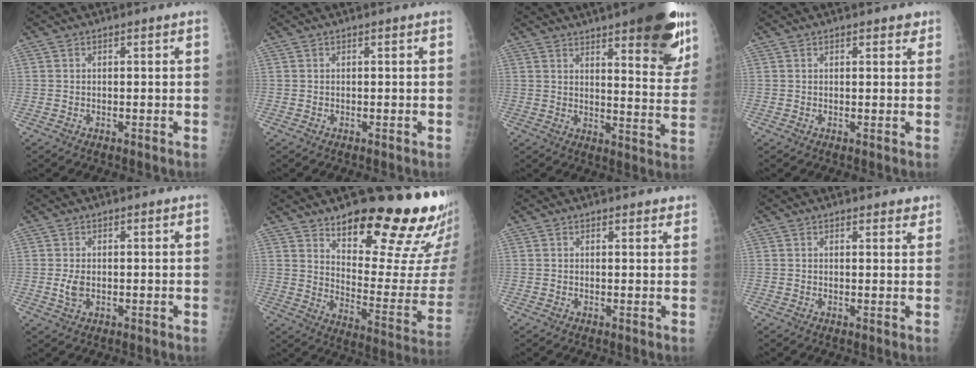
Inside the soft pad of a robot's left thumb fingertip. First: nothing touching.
{"total": 0.0}
{"total": 21.6, "force": [13.0, 5.9, 16.2], "torque": [-0.183, -0.053, 0.169]}
{"total": 2.5, "force": [1.6, 1.2, 1.5], "torque": [-0.007, -0.005, 0.017]}
{"total": 2.8, "force": [-0.1, 1.7, 2.2], "torque": [-0.045, -0.005, -0.002]}
{"total": 24.1, "force": [17.5, 6.8, 15.0], "torque": [-0.161, -0.121, 0.243]}
{"total": 1.6, "force": [1.3, 0.7, 0.7], "torque": [0.002, -0.005, 0.013]}
{"total": 2.1, "force": [1.7, 0.8, 0.9], "torque": [0.005, -0.008, 0.017]}